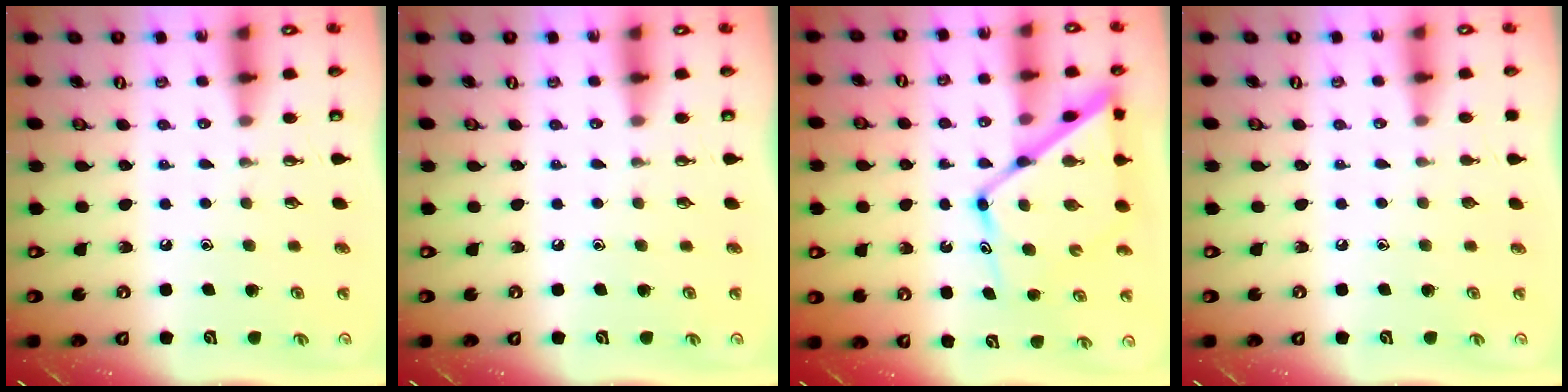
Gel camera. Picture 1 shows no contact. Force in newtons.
{"total": 0.0}
{"total": 16.5, "press": 16.4, "slide": 1.4}
{"total": 0.0}